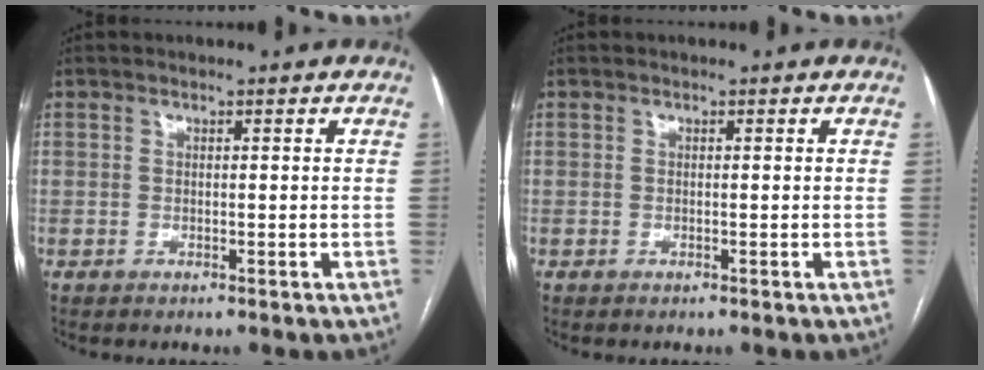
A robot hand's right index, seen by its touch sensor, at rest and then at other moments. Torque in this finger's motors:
{"motor_torque": [0.11, 0.12, -0.01, 0.01]}